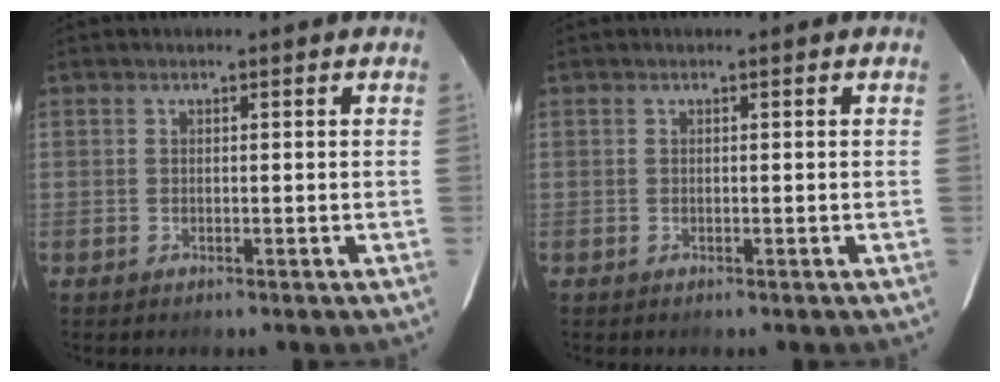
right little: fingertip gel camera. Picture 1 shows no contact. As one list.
[{"total": 0.0}]